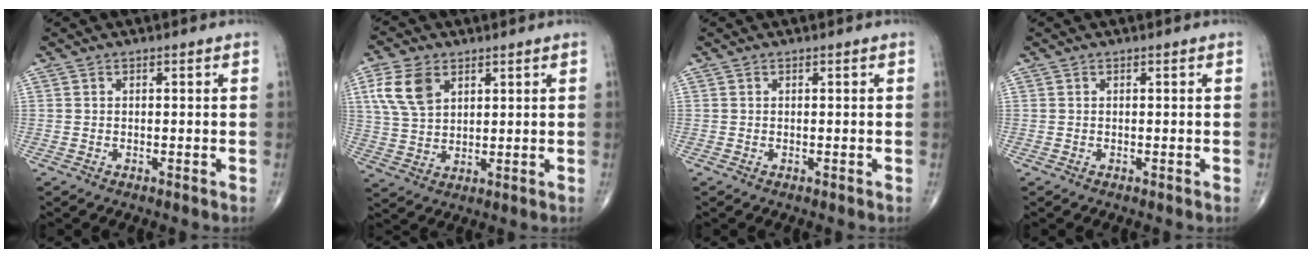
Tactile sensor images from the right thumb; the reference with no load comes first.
{"total": 8.8, "force": [3.8, 5.6, 5.7], "torque": [-0.108, -0.006, 0.078]}
{"total": 0.0}
{"total": 0.0}